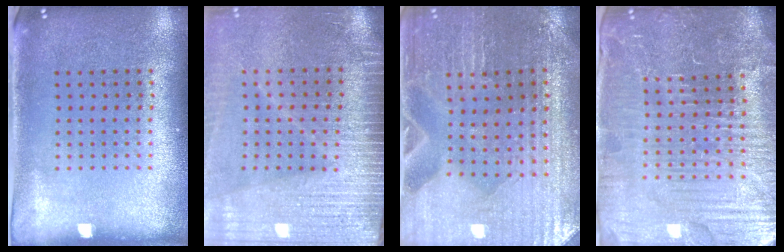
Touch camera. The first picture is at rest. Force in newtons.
{"total": 3.8, "press": 3.3, "slide": 1.9}
{"total": 1.7, "press": 1.7, "slide": 0.2}
{"total": 5.7, "press": 5.3, "slide": 2.2}